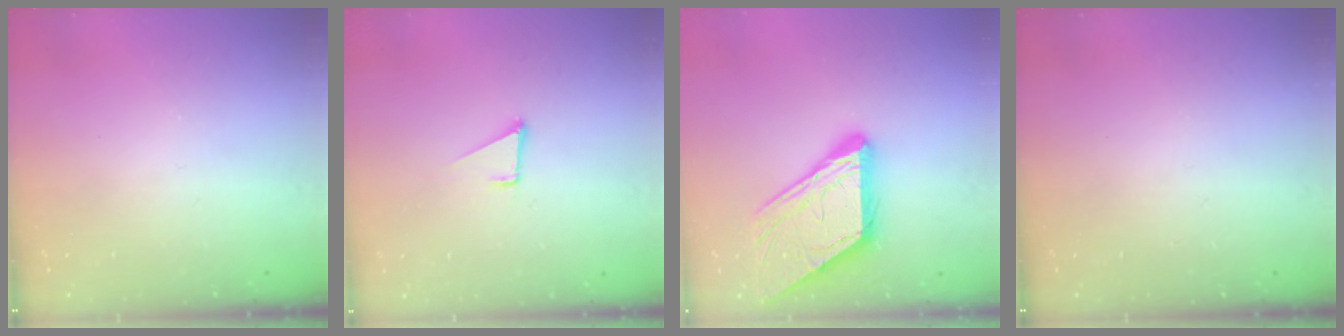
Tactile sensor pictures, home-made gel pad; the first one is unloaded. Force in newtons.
{"total": 1.7, "press": 1.7, "slide": 0.1}
{"total": 13.5, "press": 13.4, "slide": 1.6}
{"total": 0.0}